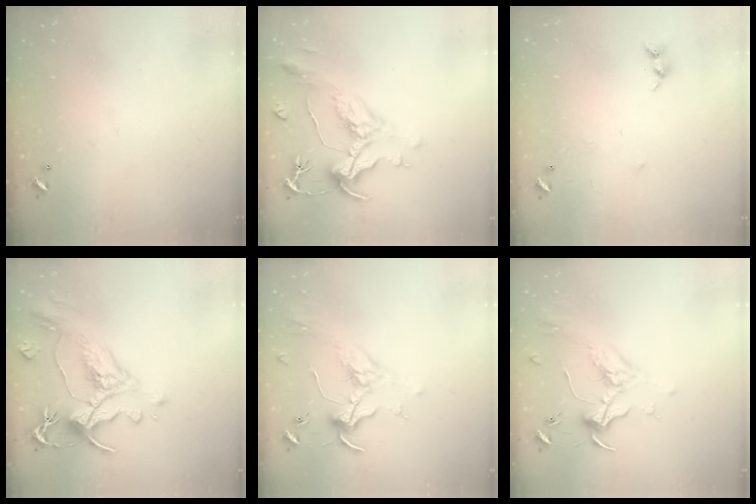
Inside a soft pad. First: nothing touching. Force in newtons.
{"total": 1.6, "press": 0.1, "slide": 1.6}
{"total": 5.3, "press": 5.3, "slide": 0.8}
{"total": 1.8, "press": 0.9, "slide": 1.5}
{"total": 1.7, "press": 1.5, "slide": 0.9}
{"total": 1.8, "press": 1.7, "slide": 0.7}